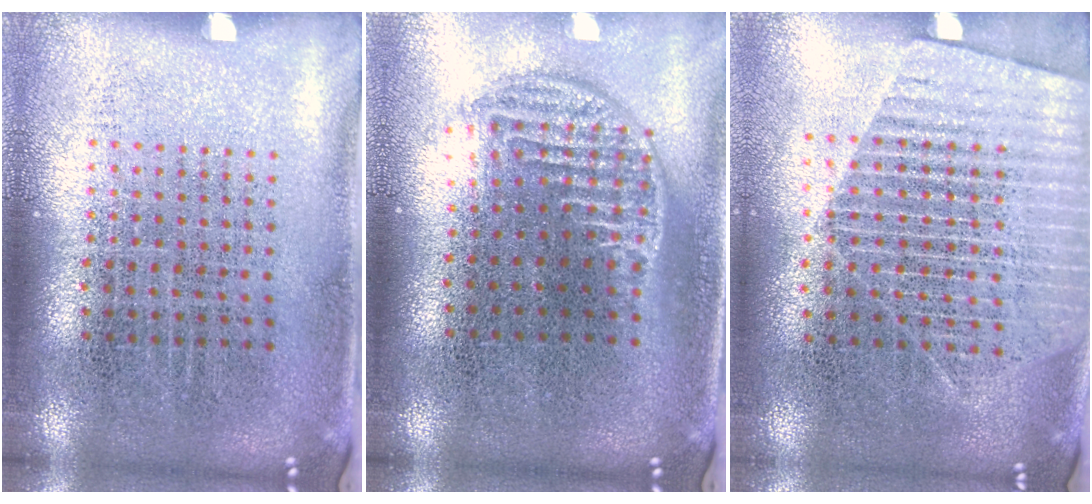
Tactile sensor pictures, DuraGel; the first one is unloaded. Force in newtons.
{"total": 1.3, "press": 1.1, "slide": 0.7}
{"total": 1.7, "press": 1.5, "slide": 0.8}